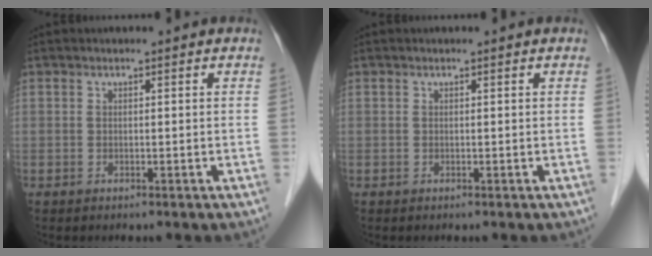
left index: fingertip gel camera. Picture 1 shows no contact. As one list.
[{"total": 0.0}]